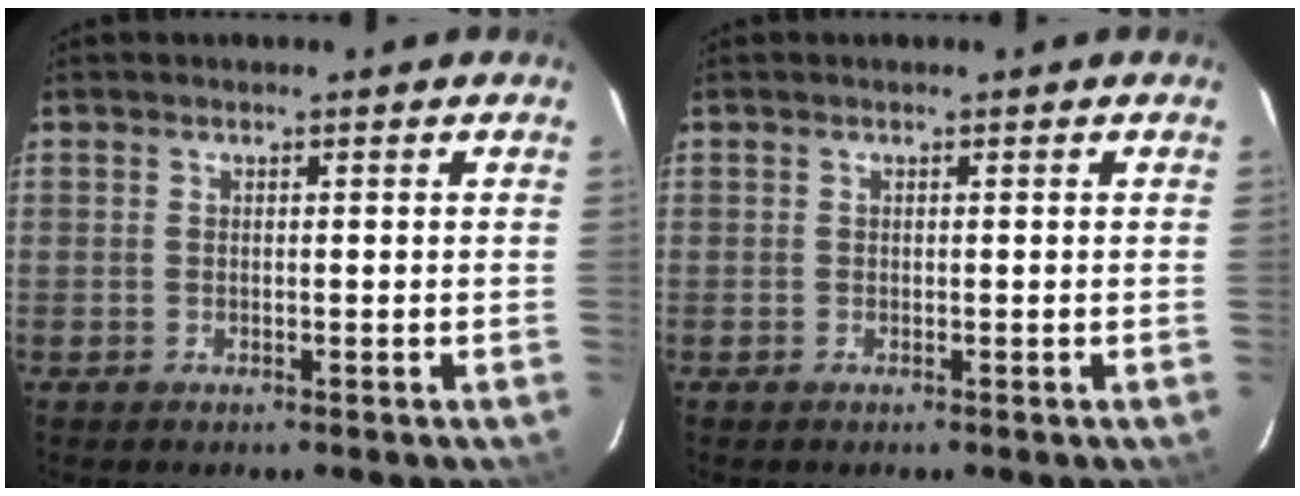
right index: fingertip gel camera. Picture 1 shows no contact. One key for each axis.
{"total": 0.0}